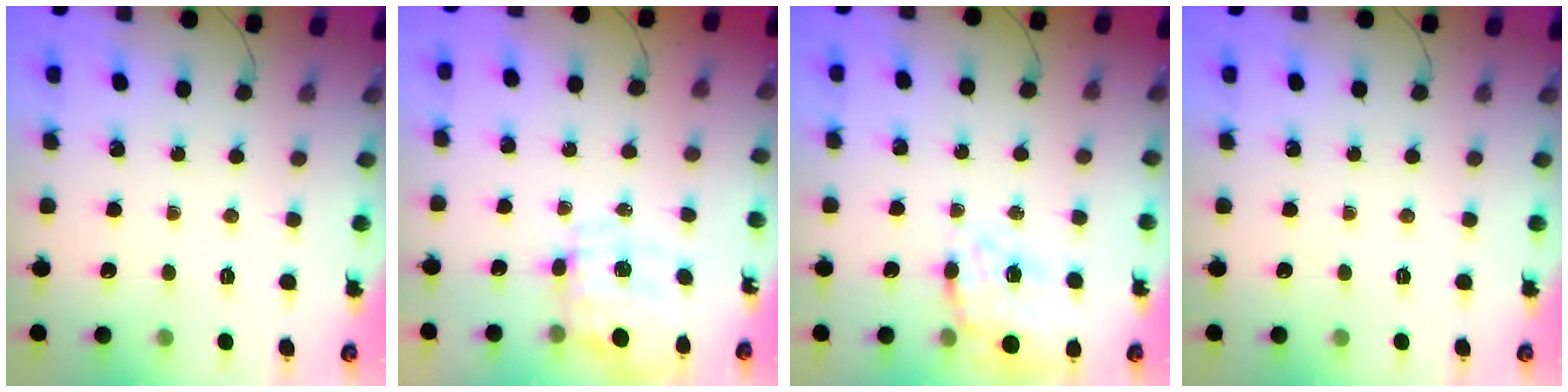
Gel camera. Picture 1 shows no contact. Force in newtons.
{"total": 3.4, "press": 3.2, "slide": 1.1}
{"total": 13.3, "press": 13.0, "slide": 2.9}
{"total": 0.0}